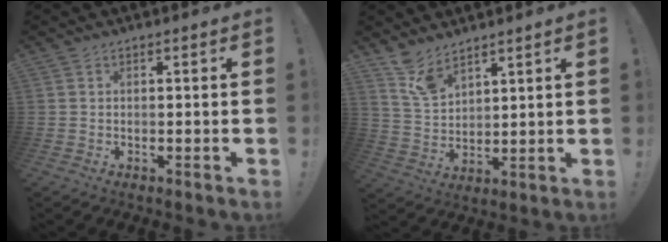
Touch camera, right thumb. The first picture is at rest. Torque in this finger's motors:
{"motor_torque": [0.06, 0.13, 0.18, -0.06, 0.00]}